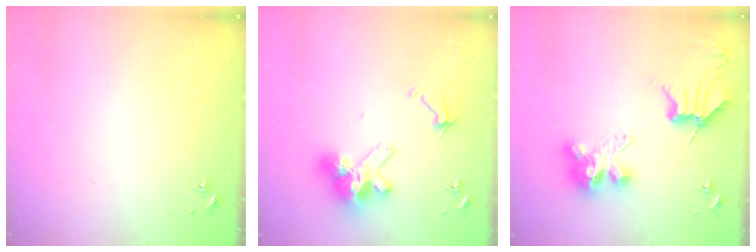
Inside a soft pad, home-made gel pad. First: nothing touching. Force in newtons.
{"total": 13.3, "press": 13.2, "slide": 1.5}
{"total": 10.0, "press": 9.9, "slide": 1.2}